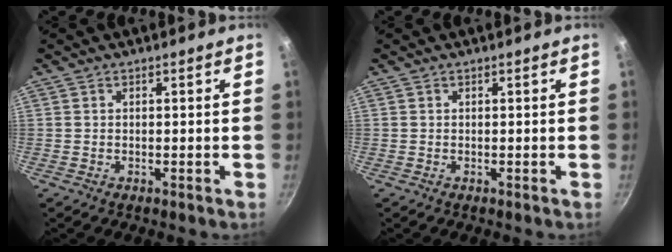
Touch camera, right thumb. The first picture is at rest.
{"total": 0.0}